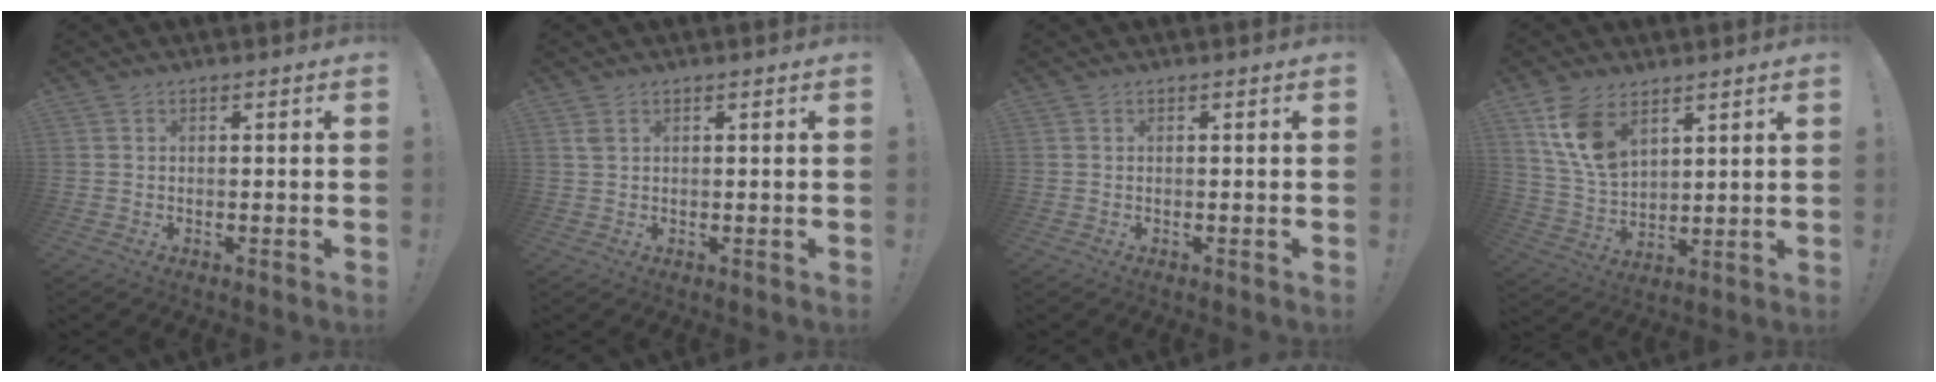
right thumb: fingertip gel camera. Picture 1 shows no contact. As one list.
[{"total": 1.5, "force": [0.9, 0.8, 0.9], "torque": [-0.019, 0.000, 0.016]}, {"total": 0.0}, {"total": 12.4, "force": [7.3, 7.4, 6.7], "torque": [-0.133, -0.030, 0.143]}]